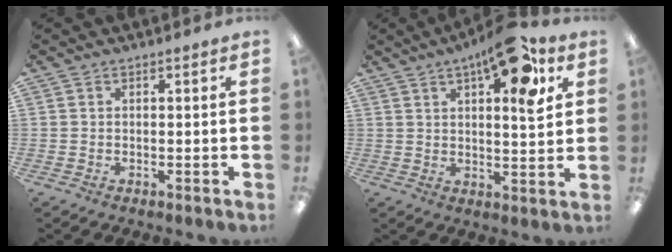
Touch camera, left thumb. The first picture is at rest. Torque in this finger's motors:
{"motor_torque": [0.11, 0.71, -0.24, 0.26, 0.10]}